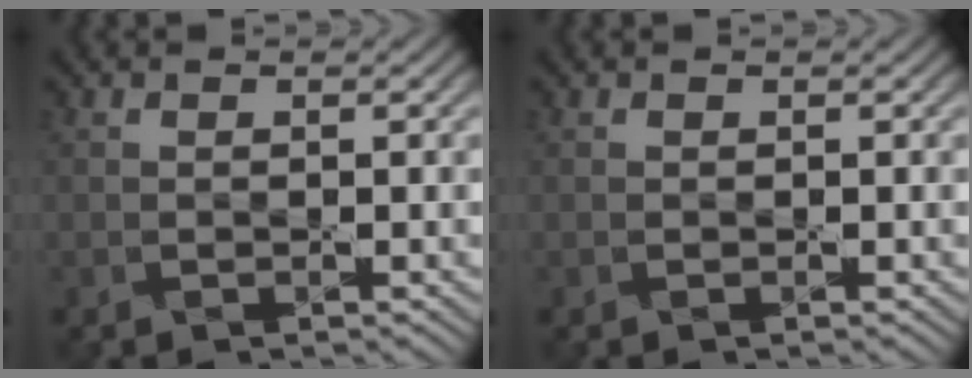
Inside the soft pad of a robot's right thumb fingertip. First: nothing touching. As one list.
[{"total": 0.0}]